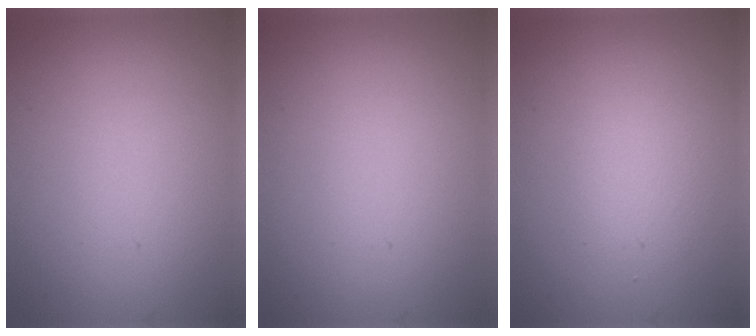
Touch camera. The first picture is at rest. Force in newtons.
{"total": 0.0}
{"total": 2.0, "press": 2.0, "slide": 0.2}